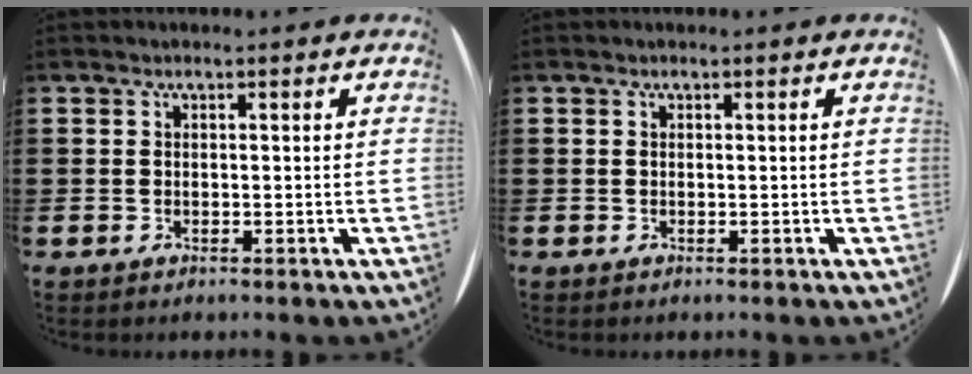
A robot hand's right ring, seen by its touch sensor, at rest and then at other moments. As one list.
[{"total": 0.0}]